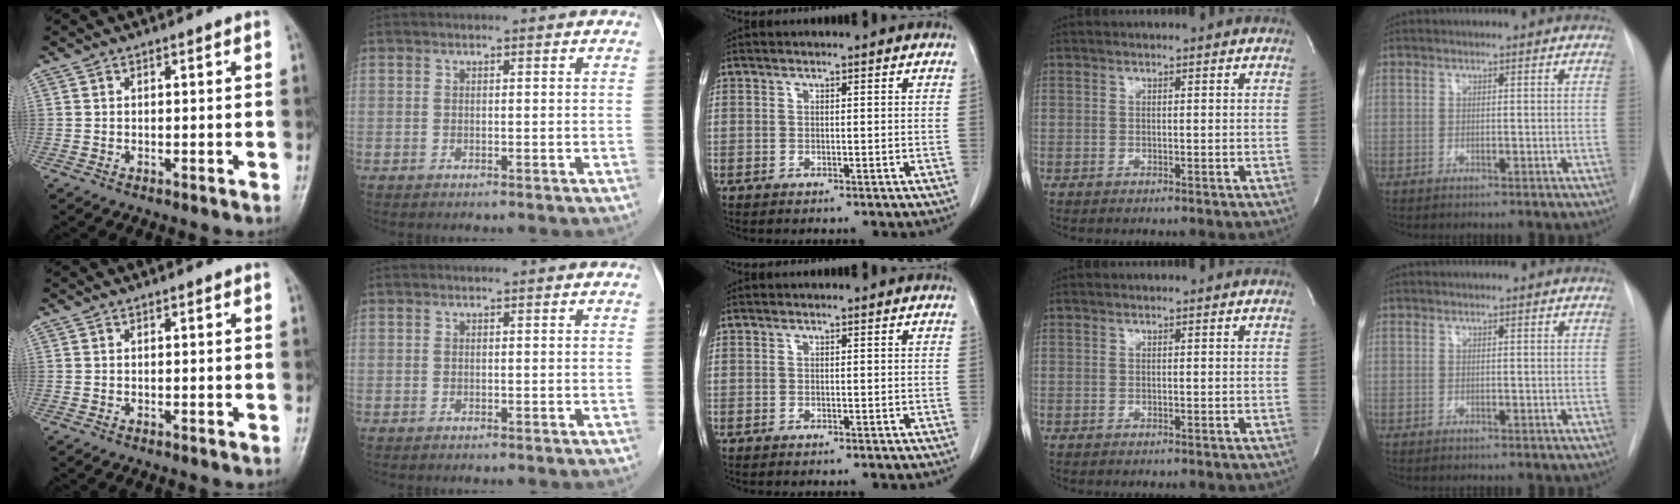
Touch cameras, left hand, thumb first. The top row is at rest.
{}